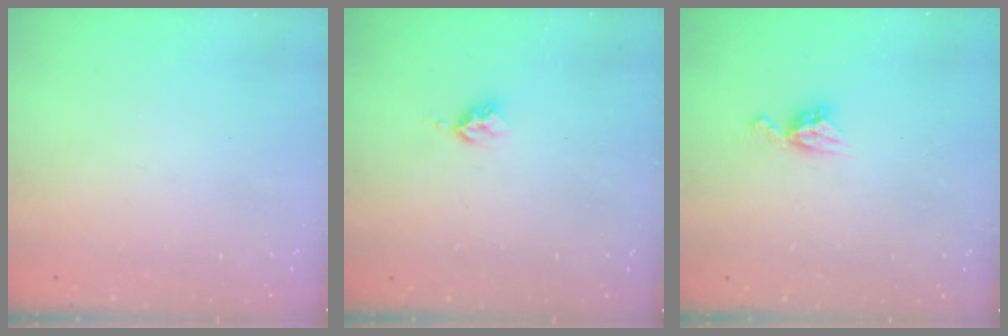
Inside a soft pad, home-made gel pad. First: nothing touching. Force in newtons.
{"total": 3.7, "press": 3.6, "slide": 0.5}
{"total": 6.8, "press": 6.8, "slide": 0.5}